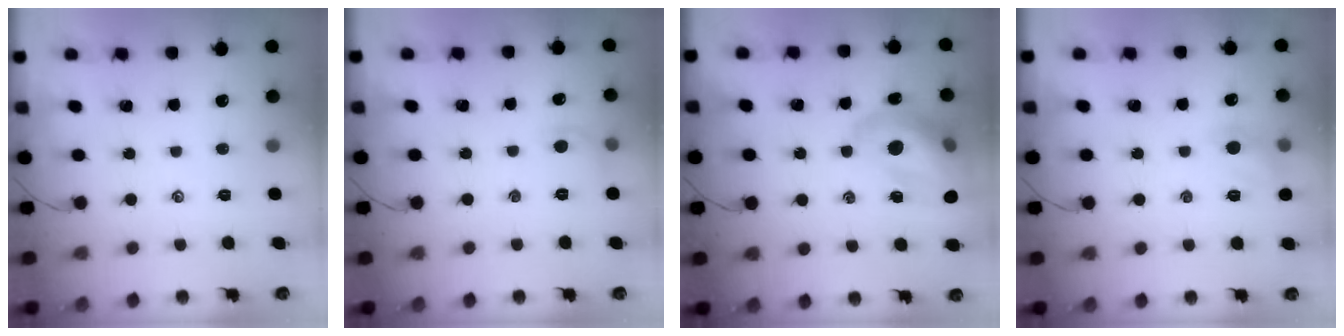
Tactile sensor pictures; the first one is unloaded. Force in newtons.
{"total": 5.9, "press": 5.7, "slide": 1.5}
{"total": 18.8, "press": 18.6, "slide": 2.9}
{"total": 6.5, "press": 6.3, "slide": 1.7}